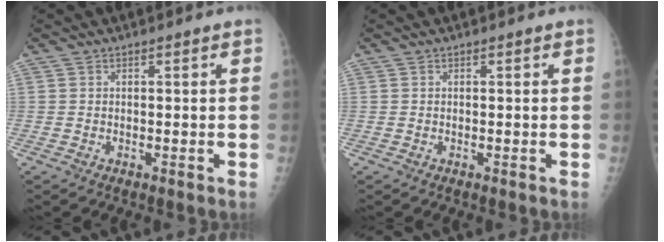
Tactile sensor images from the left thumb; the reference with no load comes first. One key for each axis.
{"total": 0.0}